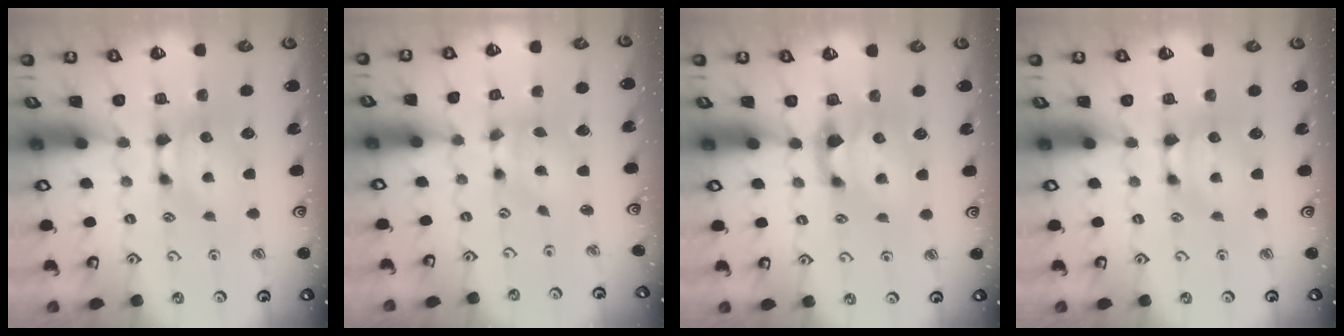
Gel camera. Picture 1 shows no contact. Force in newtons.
{"total": 3.5, "press": 3.1, "slide": 1.6}
{"total": 1.7, "press": 1.3, "slide": 1.1}
{"total": 0.0}